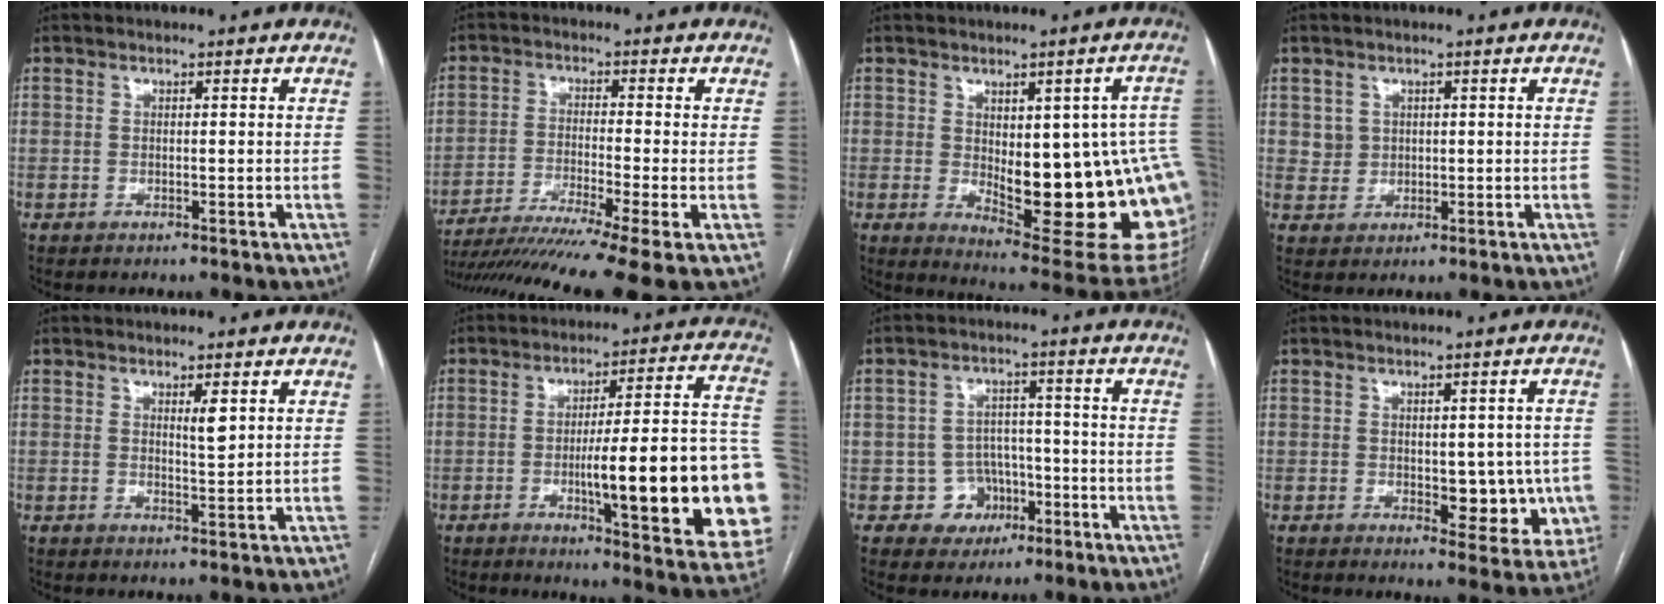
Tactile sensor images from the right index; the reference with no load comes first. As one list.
[{"total": 14.6, "force": [-11.1, -1.6, 9.4], "torque": [-0.149, -0.033, -0.179]}, {"total": 20.6, "force": [-1.3, 5.9, 19.7], "torque": [-0.184, 0.003, 0.011]}, {"total": 2.7, "force": [1.1, 2.4, 0.2], "torque": [0.004, 0.002, 0.020]}, {"total": 2.4, "force": [1.1, 0.3, 2.0], "torque": [-0.036, -0.007, 0.020]}, {"total": 23.8, "force": [-4.8, 2.9, 23.1], "torque": [-0.224, 0.013, -0.056]}, {"total": 5.8, "force": [-2.2, 5.3, 0.4], "torque": [0.009, 0.018, -0.028]}, {"total": 8.3, "force": [-0.7, 4.3, 7.0], "torque": [-0.062, 0.005, 0.001]}]